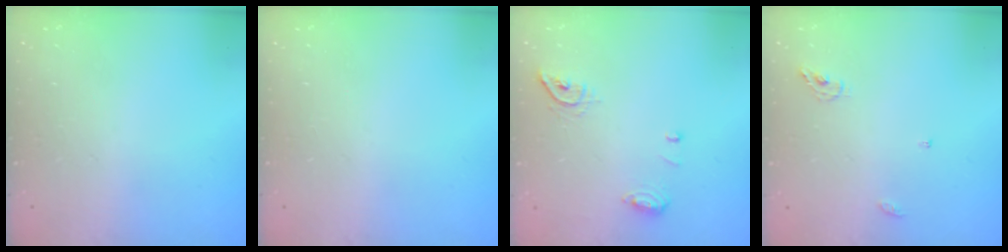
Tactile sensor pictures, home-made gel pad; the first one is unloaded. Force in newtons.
{"total": 0.0}
{"total": 7.9, "press": 7.8, "slide": 1.3}
{"total": 5.5, "press": 5.5, "slide": 0.4}